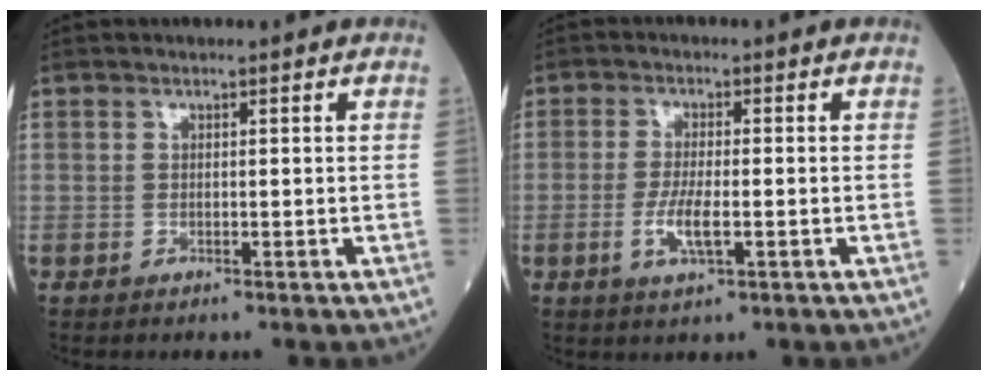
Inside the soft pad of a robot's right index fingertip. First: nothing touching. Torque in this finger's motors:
{"motor_torque": [0.54, -0.46, 0.38, 0.11]}